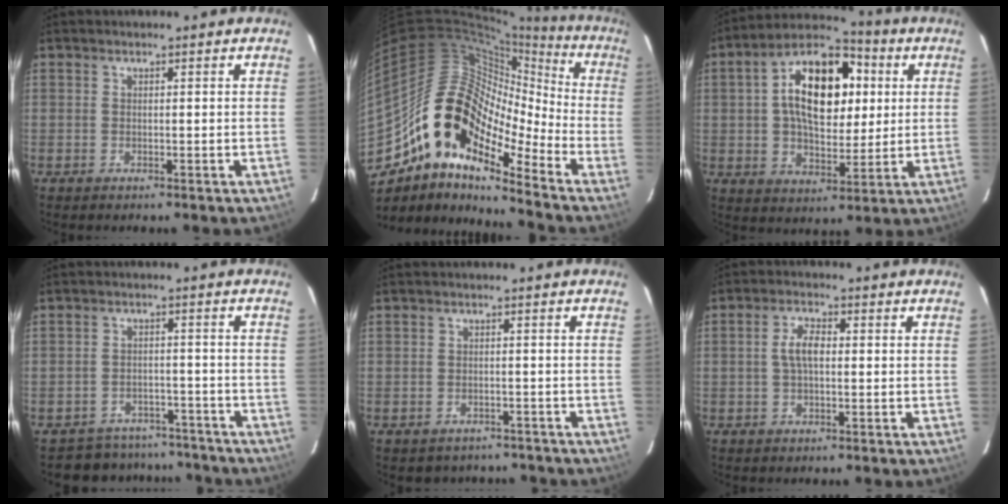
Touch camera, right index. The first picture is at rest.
{"total": 16.7, "force": [-10.7, 8.3, 9.8], "torque": [-0.155, 0.016, -0.217]}
{"total": 17.4, "force": [3.7, 9.9, 13.9], "torque": [-0.240, 0.038, 0.058]}
{"total": 10.0, "force": [-8.7, 4.8, 1.1], "torque": [-0.029, 0.024, -0.108]}
{"total": 5.9, "force": [-4.8, 3.3, 1.2], "torque": [-0.021, 0.010, -0.053]}
{"total": 4.0, "force": [0.0, 2.0, 3.5], "torque": [-0.070, 0.011, 0.000]}